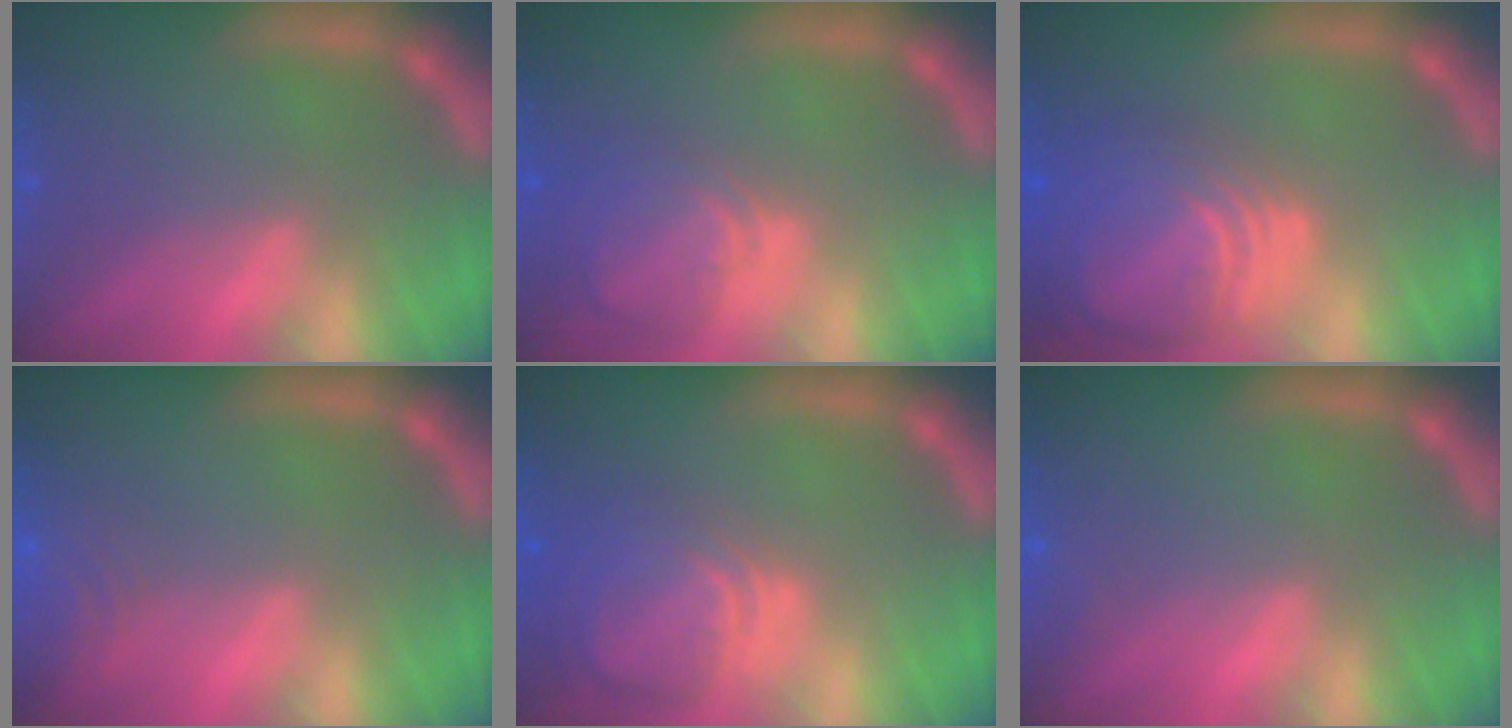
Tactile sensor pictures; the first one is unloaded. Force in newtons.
{"total": 5.0}
{"total": 10.0}
{"total": 4.5}
{"total": 6.5}
{"total": 0.9}